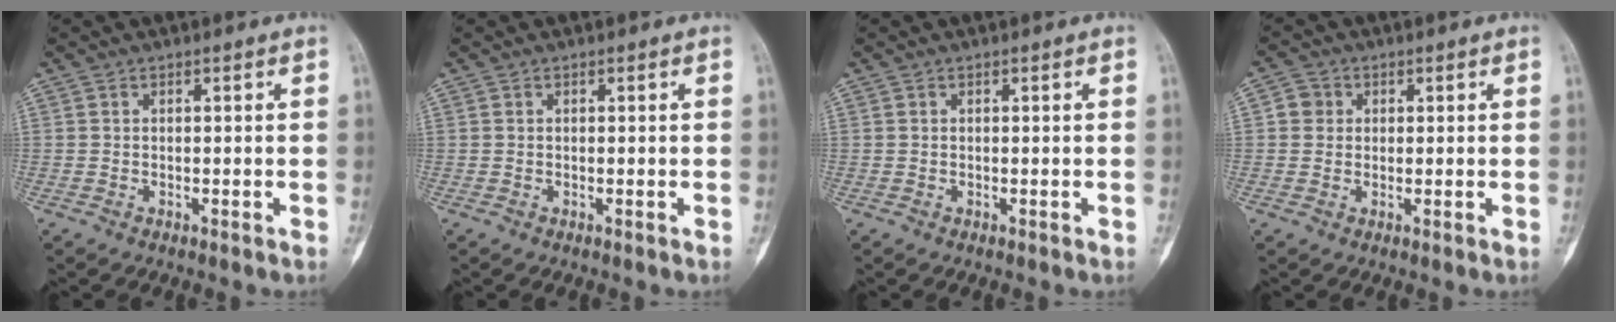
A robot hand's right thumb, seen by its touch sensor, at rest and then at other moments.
{"total": 0.0}
{"total": 0.0}
{"total": 3.0, "force": [0.5, 2.8, 0.9], "torque": [0.003, 0.004, 0.004]}